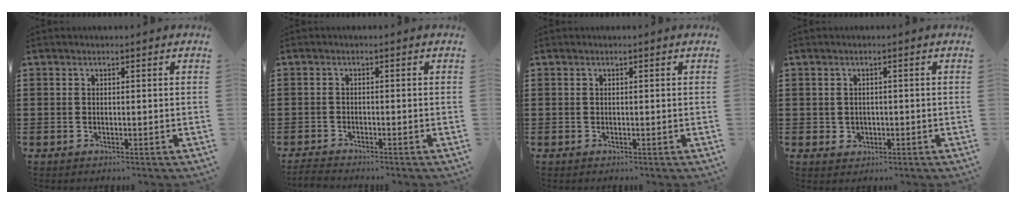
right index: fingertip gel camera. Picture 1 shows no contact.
{"total": 1.5, "force": [-1.5, 0.0, 0.1], "torque": [-0.006, -0.001, -0.030]}
{"total": 0.0}
{"total": 1.2, "force": [0.2, 1.1, 0.4], "torque": [-0.012, 0.006, 0.002]}